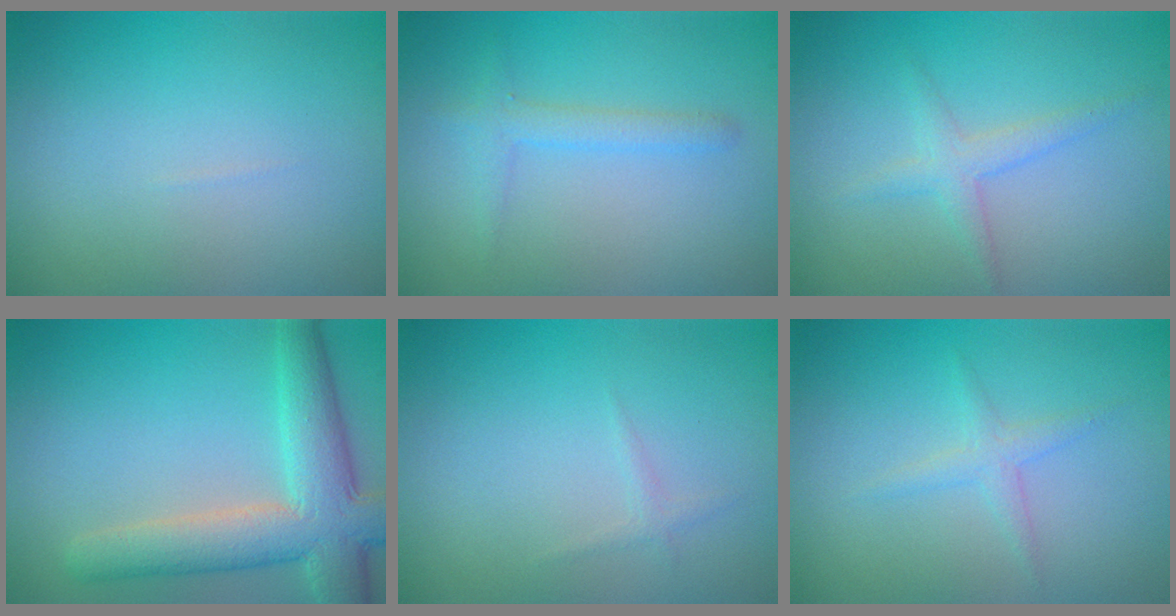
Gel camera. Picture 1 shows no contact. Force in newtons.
{"total": 1.7, "press": 1.7, "slide": 0.1}
{"total": 1.8, "press": 1.8, "slide": 0.0}
{"total": 7.3, "press": 7.3, "slide": 0.4}
{"total": 0.6, "press": 0.6, "slide": 0.0}
{"total": 1.3, "press": 1.3, "slide": 0.0}